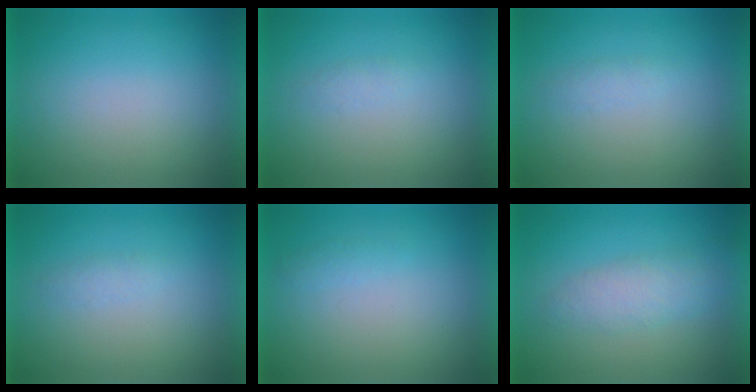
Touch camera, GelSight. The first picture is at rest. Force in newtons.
{"total": 1.2}
{"total": 1.5}
{"total": 1.5}
{"total": 1.2}
{"total": 3.1}